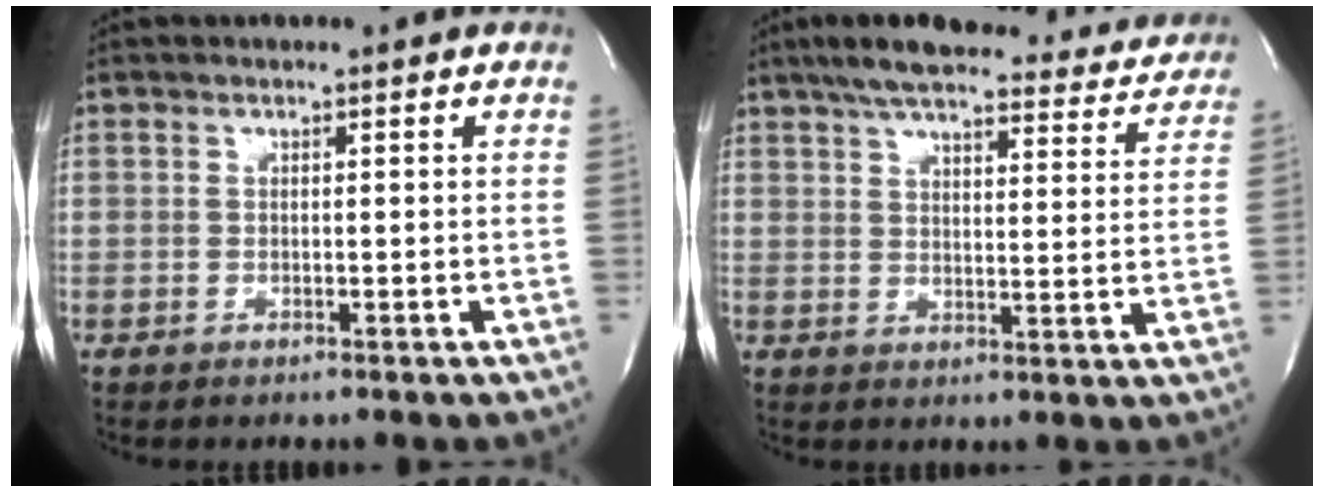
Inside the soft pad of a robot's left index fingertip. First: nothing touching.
{"total": 25.7, "force": [22.7, 5.3, 10.9], "torque": [-0.167, -0.006, 0.280]}